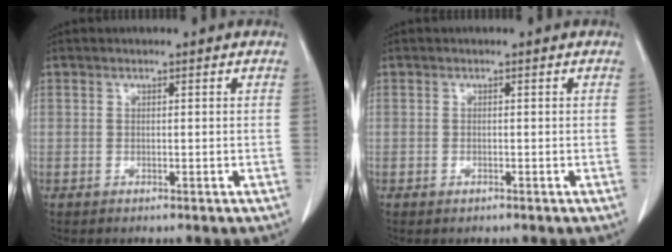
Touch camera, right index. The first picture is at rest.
{"total": 0.5, "force": [-0.3, 0.3, 0.3], "torque": [-0.008, 0.000, -0.003]}